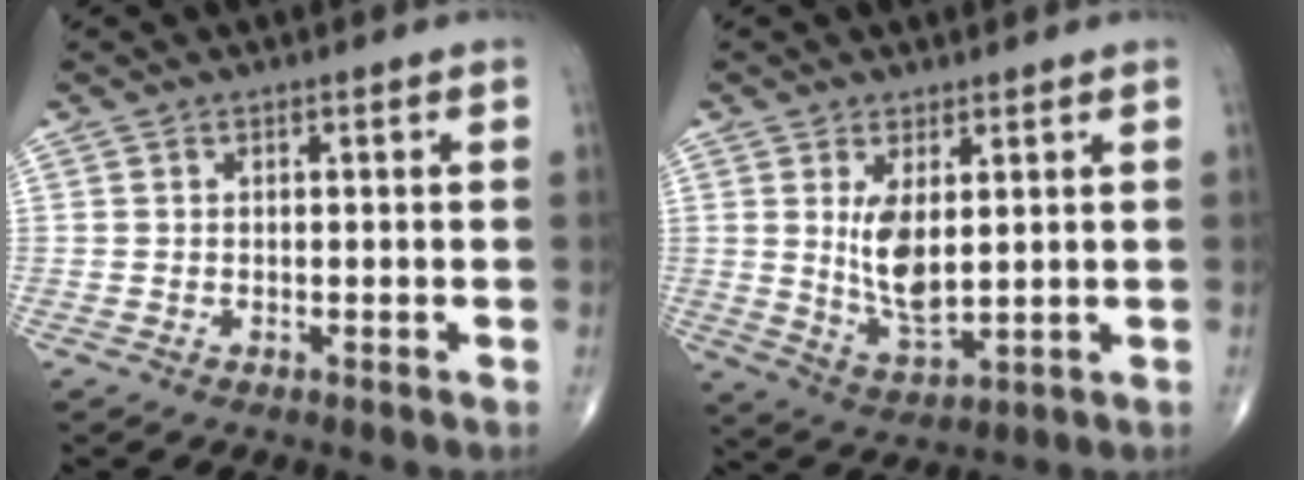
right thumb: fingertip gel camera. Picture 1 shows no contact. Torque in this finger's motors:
{"motor_torque": [-0.41, 0.89, 1.05, 0.54, 0.34]}